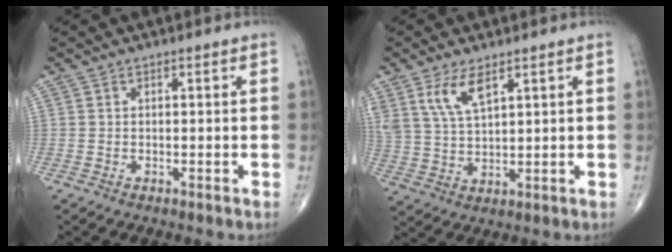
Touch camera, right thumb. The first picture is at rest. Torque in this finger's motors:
{"motor_torque": [0.10, 0.19, 0.76, 0.54, 0.15]}